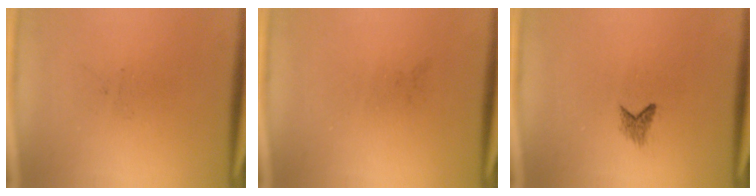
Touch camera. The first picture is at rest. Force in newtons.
{"total": 0.0}
{"total": 1.2}